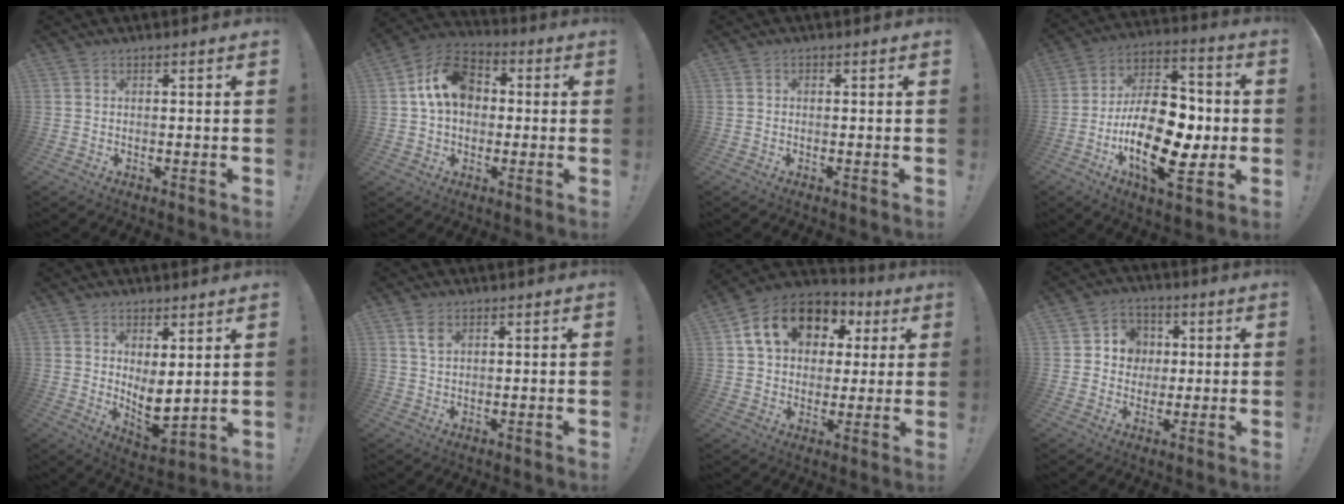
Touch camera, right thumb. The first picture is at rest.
{"total": 14.0, "force": [2.9, 10.4, 8.9], "torque": [-0.148, 0.013, 0.061]}
{"total": 0.6, "force": [-0.4, 0.4, 0.2], "torque": [-0.006, 0.003, -0.006]}
{"total": 25.2, "force": [-5.2, 13.7, 20.5], "torque": [-0.366, 0.029, -0.075]}
{"total": 6.7, "force": [2.5, 3.0, 5.4], "torque": [-0.054, -0.046, 0.052]}
{"total": 3.6, "force": [1.9, 1.9, 2.3], "torque": [-0.035, -0.007, 0.032]}
{"total": 17.4, "force": [6.8, 12.8, 9.6], "torque": [-0.155, -0.009, 0.135]}
{"total": 8.1, "force": [0.6, 7.8, 2.1], "torque": [-0.028, 0.003, 0.017]}